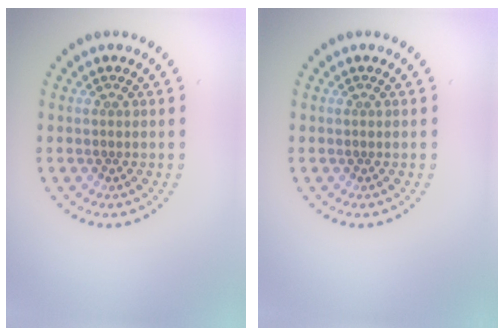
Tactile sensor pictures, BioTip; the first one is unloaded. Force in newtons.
{"total": 0.0}